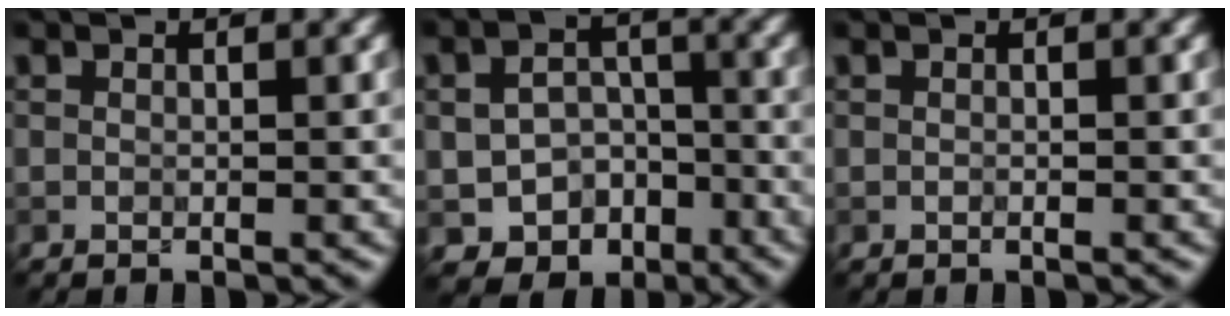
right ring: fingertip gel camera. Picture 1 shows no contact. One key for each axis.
{"total": 5.6, "fx": -3.0, "fy": 4.2, "fz": 2.2, "tx": -0.025, "ty": 0.002, "tz": -0.038}
{"total": 0.0}